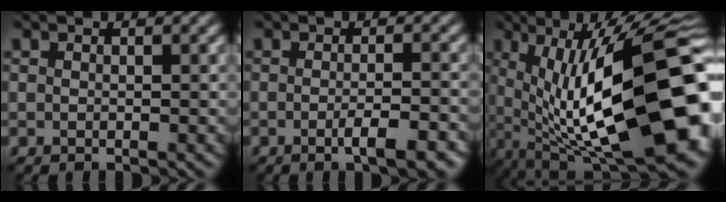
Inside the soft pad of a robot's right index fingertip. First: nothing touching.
{"total": 4.0, "force": [-1.7, 0.9, 3.4], "torque": [-0.051, 0.000, -0.027]}
{"total": 18.8, "force": [0.3, 6.8, 17.5], "torque": [-0.272, 0.007, 0.016]}